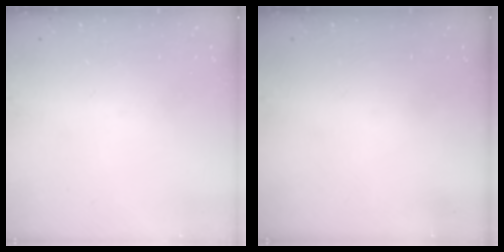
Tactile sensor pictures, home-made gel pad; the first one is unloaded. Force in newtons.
{"total": 0.0}